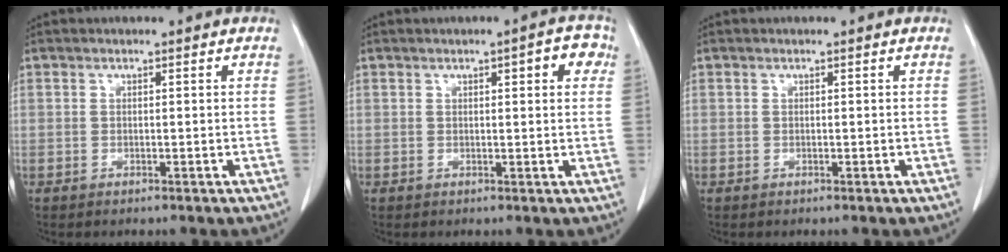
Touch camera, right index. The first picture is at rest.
{"total": 3.8, "force": [1.5, 0.9, 3.4], "torque": [-0.039, 0.009, 0.015]}
{"total": 0.0}